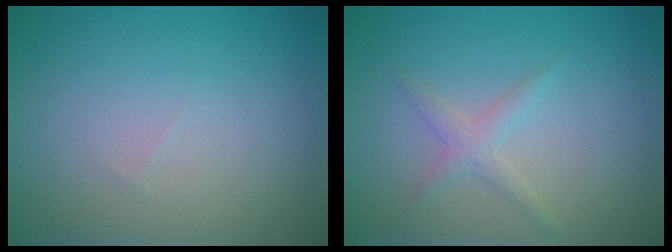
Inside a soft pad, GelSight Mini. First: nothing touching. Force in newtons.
{"total": 1.5, "press": 1.5, "slide": 0.1}